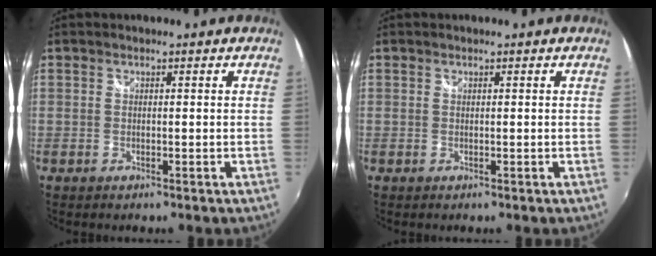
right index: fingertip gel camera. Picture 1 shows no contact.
{"total": 0.0}